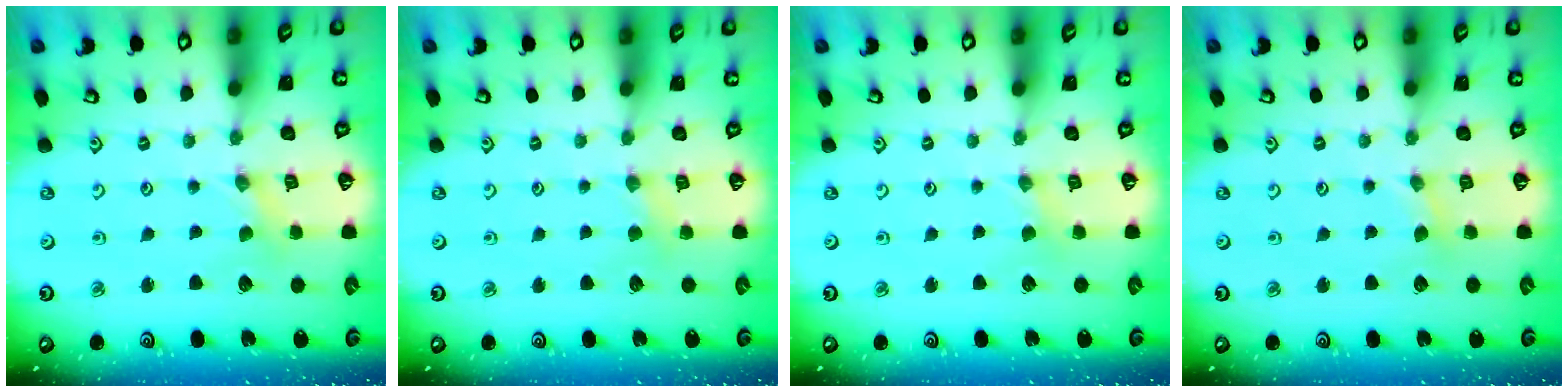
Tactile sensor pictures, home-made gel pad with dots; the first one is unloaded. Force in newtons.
{"total": 2.9, "press": 2.9, "slide": 0.4}
{"total": 1.7, "press": 1.7, "slide": 0.4}
{"total": 1.6, "press": 1.6, "slide": 0.4}